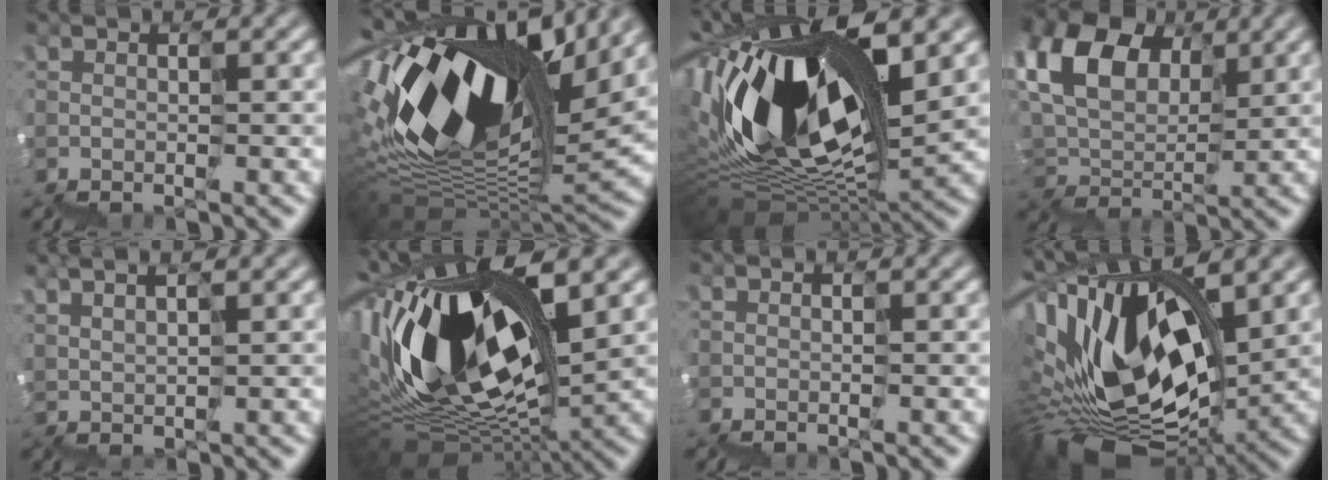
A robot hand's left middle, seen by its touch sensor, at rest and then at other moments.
{"total": 15.0, "force": [3.7, 7.5, 12.4], "torque": [-0.233, 0.028, 0.056]}
{"total": 13.7, "force": [4.0, 6.4, 11.4], "torque": [-0.248, 0.015, 0.070]}
{"total": 7.4, "force": [4.5, 4.6, 3.7], "torque": [-0.094, 0.035, 0.071]}
{"total": 2.2, "force": [1.9, 0.3, 1.1], "torque": [-0.013, 0.026, 0.035]}
{"total": 13.9, "force": [2.6, 6.3, 12.1], "torque": [-0.258, 0.026, 0.043]}
{"total": 0.0}
{"total": 14.3, "force": [2.5, 7.4, 12.0], "torque": [-0.243, 0.024, 0.048]}